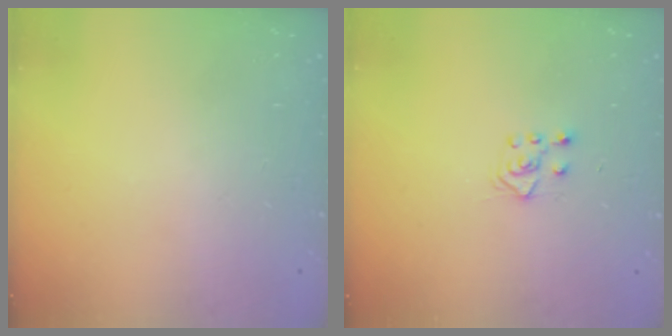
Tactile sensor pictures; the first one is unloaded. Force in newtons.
{"total": 4.8, "press": 4.7, "slide": 0.7}